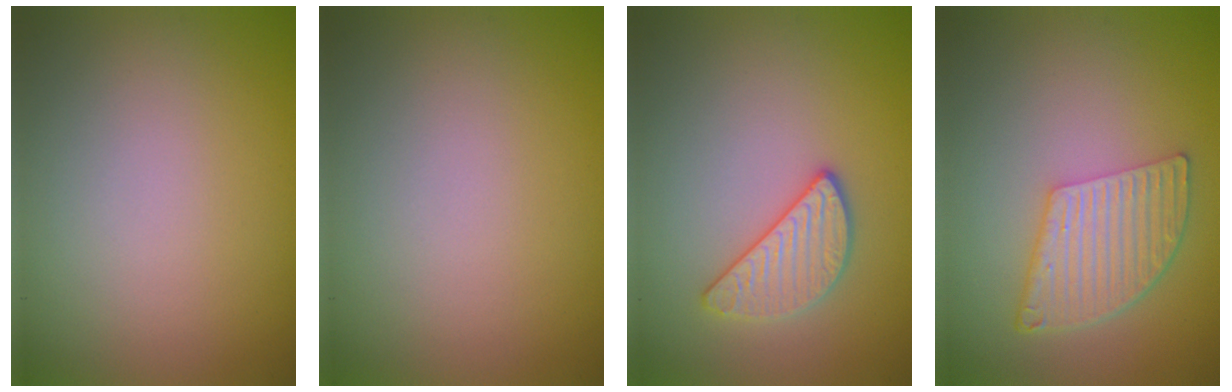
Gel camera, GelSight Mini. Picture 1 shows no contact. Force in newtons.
{"total": 0.0}
{"total": 2.8, "press": 2.7, "slide": 0.4}
{"total": 5.2, "press": 3.8, "slide": 3.6}